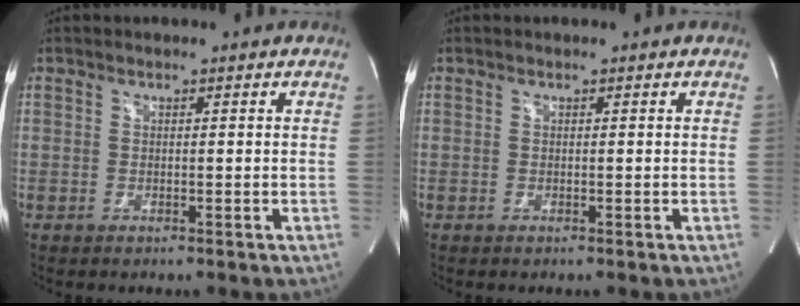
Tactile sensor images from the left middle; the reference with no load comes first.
{"total": 0.0}